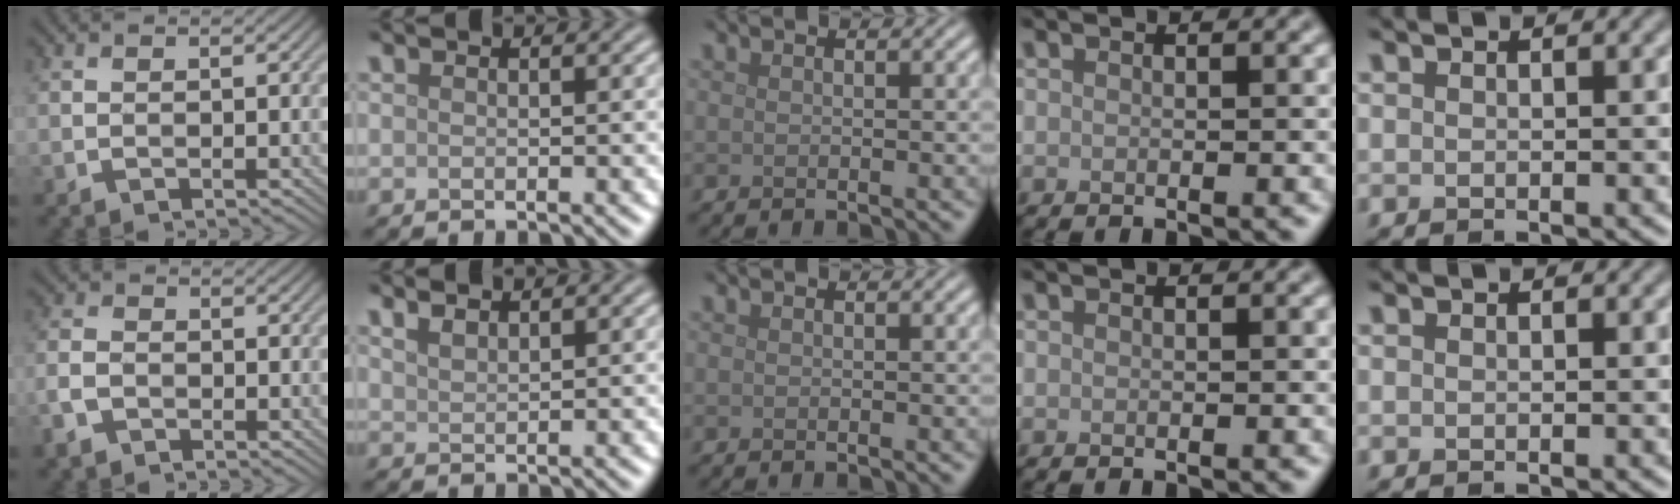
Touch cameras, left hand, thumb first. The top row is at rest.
{"thumb": {"total": 3.5, "force": [-2.1, 2.3, 1.7], "torque": [-0.046, -0.005, -0.052]}, "index": {"total": 1.4, "force": [1.3, 0.4, 0.6], "torque": [-0.012, 0.005, 0.026]}}